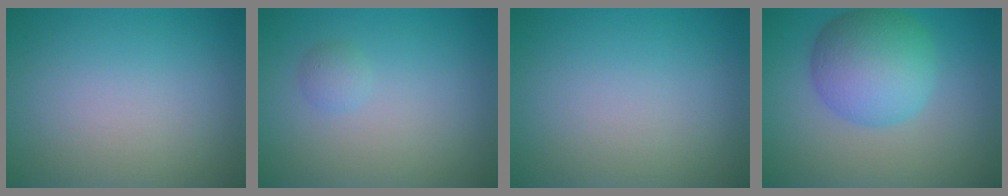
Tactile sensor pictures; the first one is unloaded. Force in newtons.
{"total": 0.9, "press": 0.9, "slide": 0.0}
{"total": 0.0}
{"total": 7.1, "press": 7.1, "slide": 0.2}